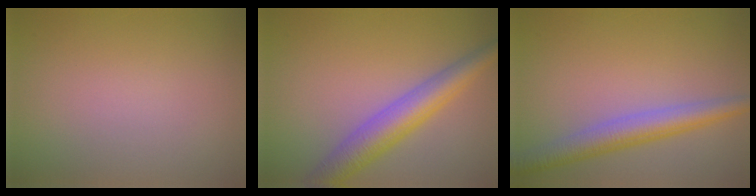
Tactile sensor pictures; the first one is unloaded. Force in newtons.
{"total": 5.2, "press": 5.2, "slide": 0.1}
{"total": 4.2, "press": 4.2, "slide": 0.0}